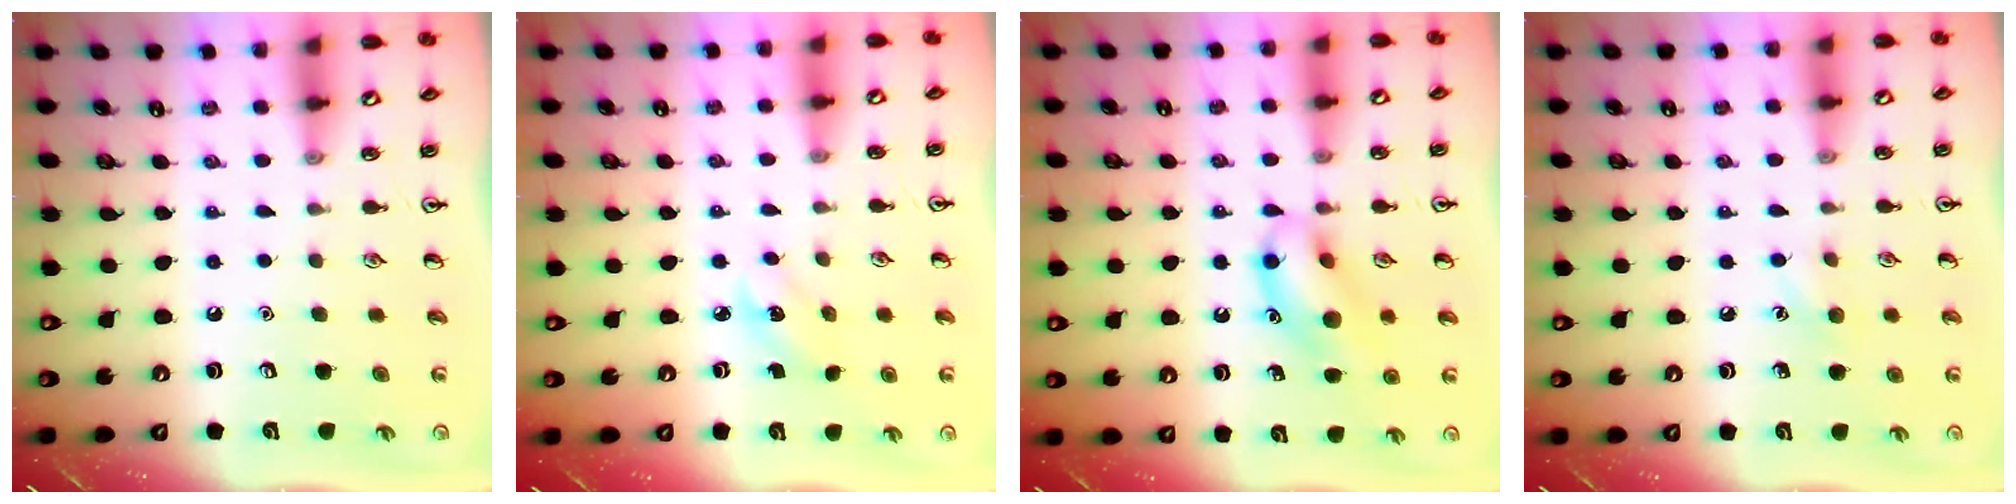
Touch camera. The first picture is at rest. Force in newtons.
{"total": 2.3, "press": 2.1, "slide": 0.8}
{"total": 12.8, "press": 12.7, "slide": 1.3}
{"total": 6.5, "press": 6.2, "slide": 2.0}